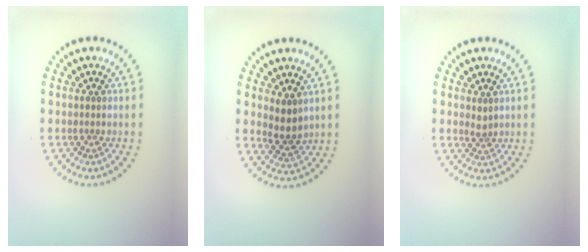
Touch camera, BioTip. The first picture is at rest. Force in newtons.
{"total": 2.2, "press": 1.9, "slide": 1.2}
{"total": 0.9, "press": 0.6, "slide": 0.8}